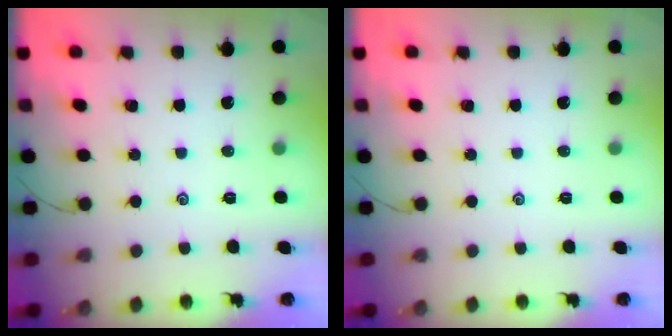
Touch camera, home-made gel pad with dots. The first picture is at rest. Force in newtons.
{"total": 0.0}